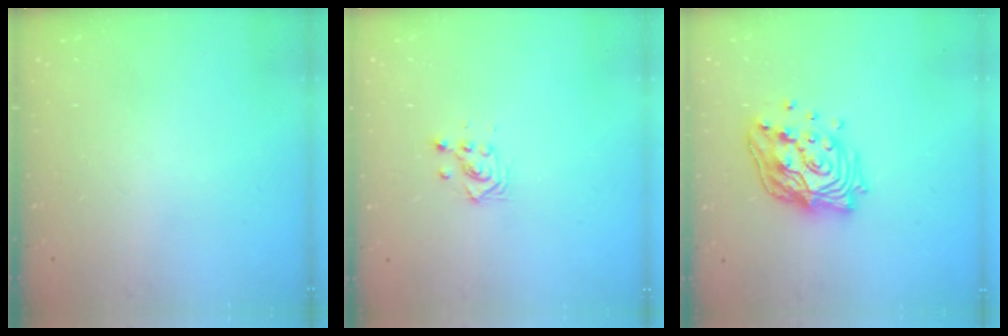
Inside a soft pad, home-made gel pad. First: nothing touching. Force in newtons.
{"total": 2.9, "press": 2.9, "slide": 0.1}
{"total": 17.6, "press": 17.0, "slide": 4.2}